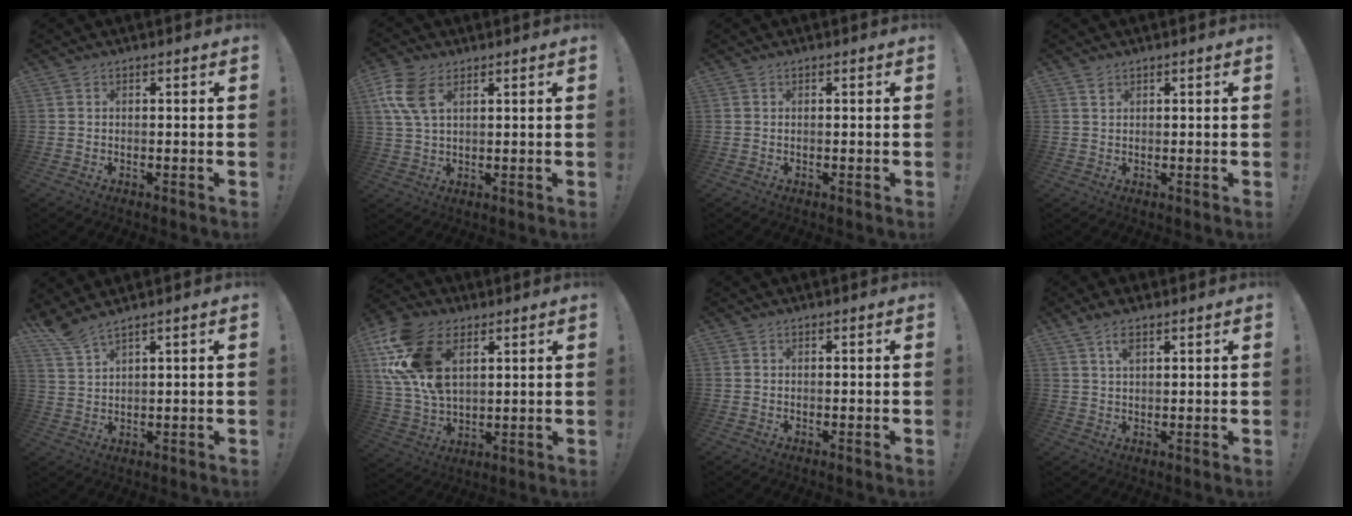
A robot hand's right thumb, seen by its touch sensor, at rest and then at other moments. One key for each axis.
{"total": 9.4, "fx": 4.1, "fy": 5.3, "fz": 6.6, "tx": -0.146, "ty": -0.002, "tz": 0.079}
{"total": 0.0}
{"total": 1.1, "fx": 0.8, "fy": 0.6, "fz": 0.5, "tx": -0.006, "ty": -0.002, "tz": 0.015}
{"total": 5.0, "fx": 4.3, "fy": 0.4, "fz": 2.6, "tx": -0.053, "ty": -0.025, "tz": 0.079}
{"total": 19.4, "fx": 7.9, "fy": 12.4, "fz": 12.8, "tx": -0.264, "ty": -0.029, "tz": 0.145}
{"total": 0.0}
{"total": 4.6, "fx": 2.7, "fy": 1.8, "fz": 3.3, "tx": -0.062, "ty": -0.007, "tz": 0.048}